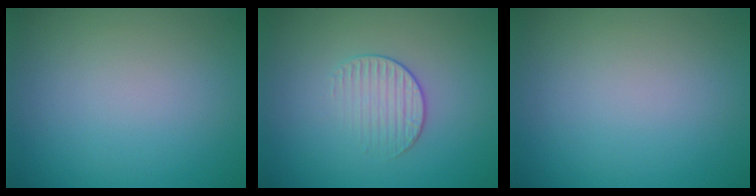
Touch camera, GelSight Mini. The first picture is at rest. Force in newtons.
{"total": 1.7, "press": 1.1, "slide": 1.3}
{"total": 0.0}